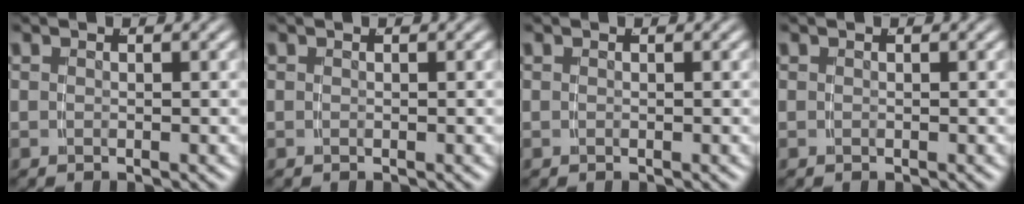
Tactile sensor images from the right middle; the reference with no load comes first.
{"total": 0.0}
{"total": 0.0}
{"total": 0.0}